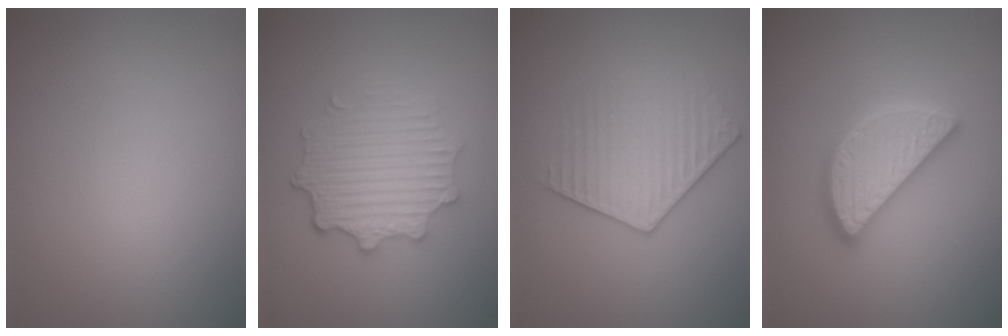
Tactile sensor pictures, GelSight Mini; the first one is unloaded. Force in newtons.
{"total": 4.9, "press": 3.7, "slide": 3.2}
{"total": 3.4, "press": 3.2, "slide": 1.3}
{"total": 4.7, "press": 4.7, "slide": 0.5}